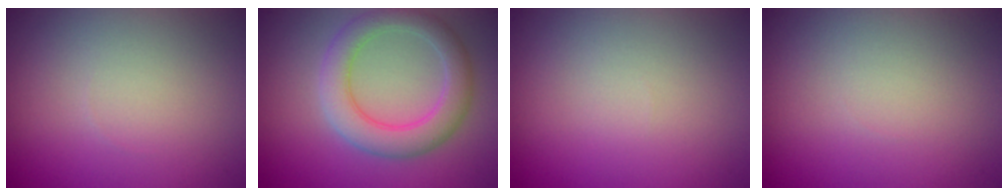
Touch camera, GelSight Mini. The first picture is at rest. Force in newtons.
{"total": 4.7, "press": 4.7, "slide": 0.4}
{"total": 0.0}
{"total": 0.0}